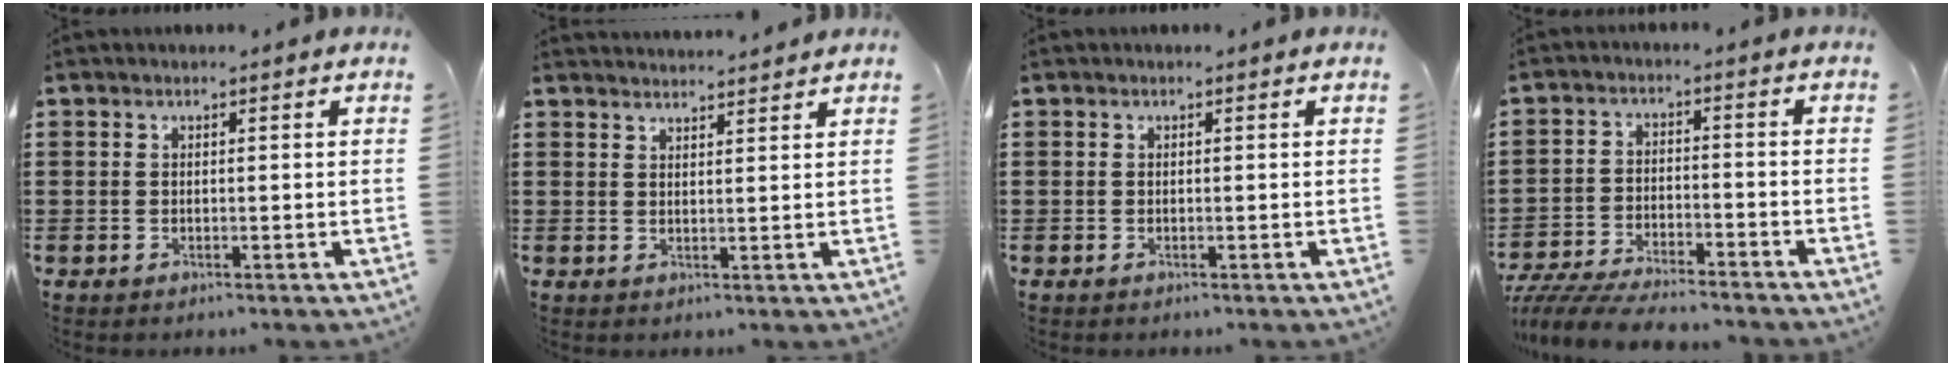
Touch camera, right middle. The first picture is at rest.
{"total": 2.2, "force": [2.2, -0.3, -0.3], "torque": [-0.001, -0.004, 0.043]}
{"total": 0.0}
{"total": 6.0, "force": [-5.8, 0.5, 1.5], "torque": [-0.033, -0.001, -0.115]}